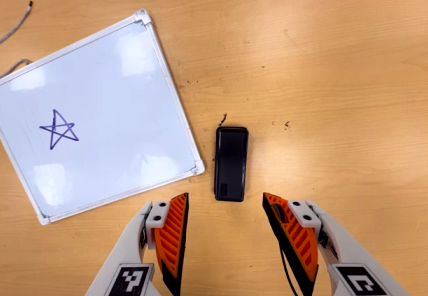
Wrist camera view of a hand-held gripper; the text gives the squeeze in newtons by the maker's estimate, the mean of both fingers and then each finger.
{"total": 0.0}